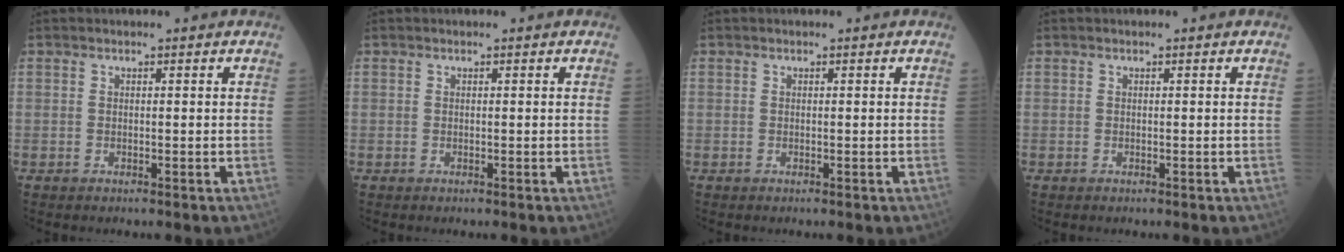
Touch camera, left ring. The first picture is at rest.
{"total": 0.0}
{"total": 0.0}
{"total": 0.0}